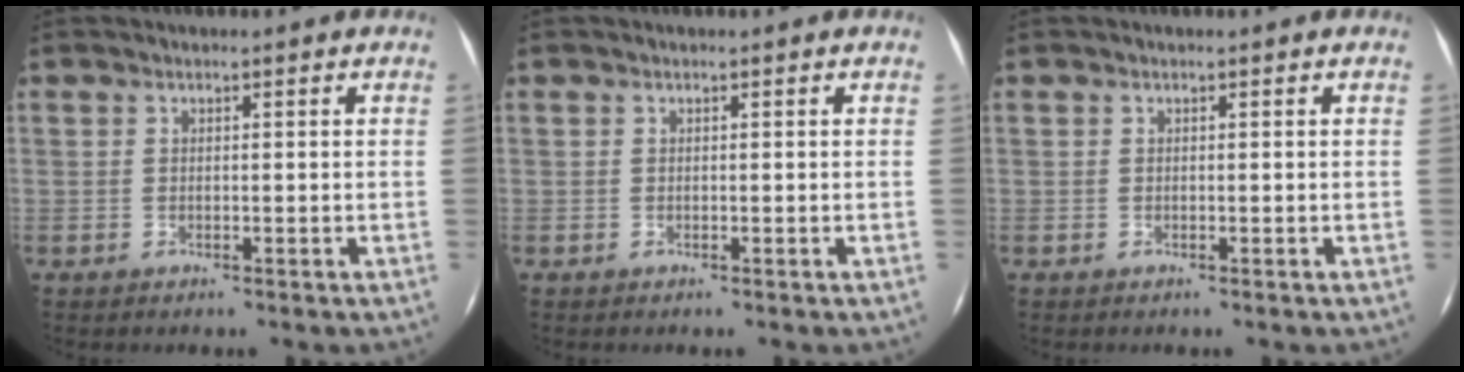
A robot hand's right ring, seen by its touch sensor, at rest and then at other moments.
{"total": 0.0}
{"total": 0.0}